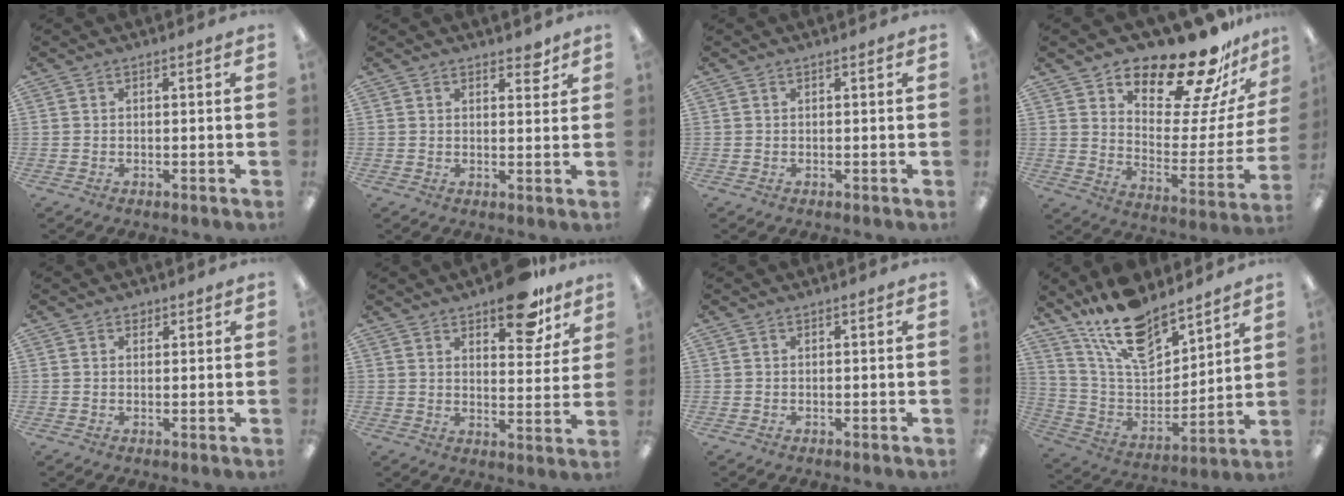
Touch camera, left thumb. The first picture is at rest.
{"total": 3.1, "force": [2.5, 1.3, 1.3], "torque": [-0.004, -0.013, 0.041]}
{"total": 0.0}
{"total": 20.7, "force": [17.1, 6.8, 9.4], "torque": [-0.133, -0.130, 0.283]}
{"total": 1.3, "force": [1.0, 0.8, 0.3], "torque": [0.003, -0.002, 0.017]}
{"total": 12.9, "force": [9.4, 5.6, 6.9], "torque": [-0.072, -0.058, 0.160]}
{"total": 0.0}
{"total": 17.7, "force": [14.3, 6.8, 7.9], "torque": [-0.157, -0.089, 0.256]}